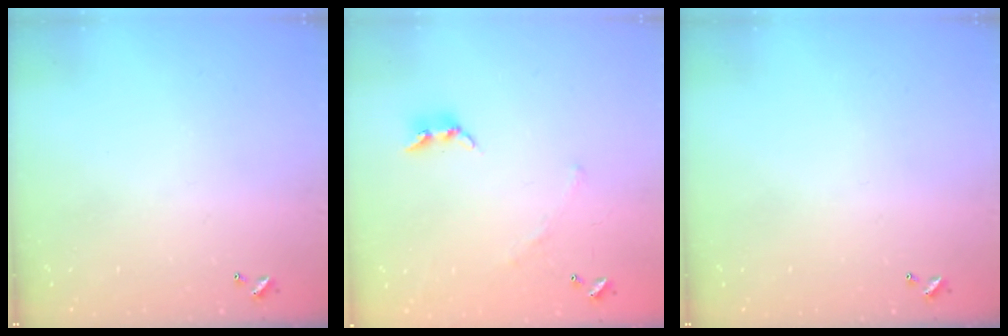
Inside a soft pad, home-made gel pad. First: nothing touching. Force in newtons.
{"total": 3.2, "press": 3.1, "slide": 0.9}
{"total": 0.0}